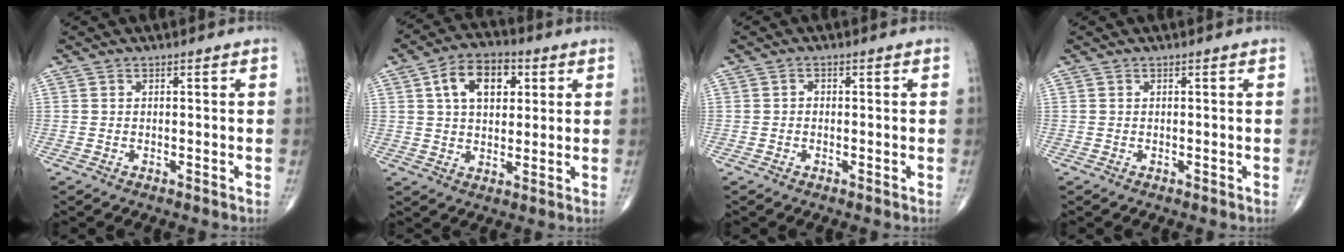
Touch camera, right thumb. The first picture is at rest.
{"total": 10.8, "force": [3.4, 6.7, 7.7], "torque": [-0.101, 0.004, 0.050]}
{"total": 0.7, "force": [-0.2, 0.6, 0.3], "torque": [0.005, 0.002, -0.009]}
{"total": 0.0}